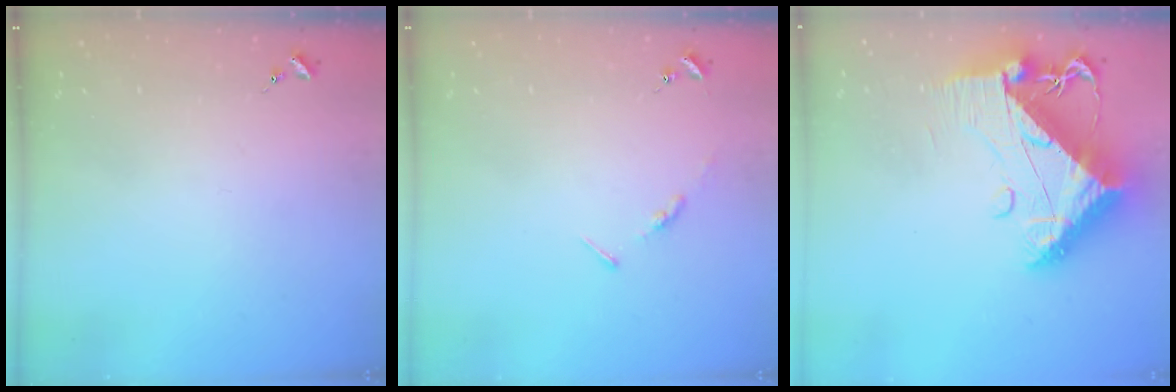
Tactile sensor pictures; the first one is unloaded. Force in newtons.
{"total": 3.4, "press": 3.4, "slide": 0.3}
{"total": 16.5, "press": 16.4, "slide": 1.8}